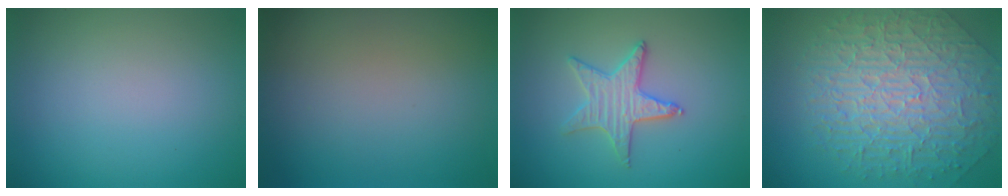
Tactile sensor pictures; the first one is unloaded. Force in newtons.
{"total": 0.0}
{"total": 2.4, "press": 2.4, "slide": 0.2}
{"total": 10.0, "press": 6.7, "slide": 7.4}